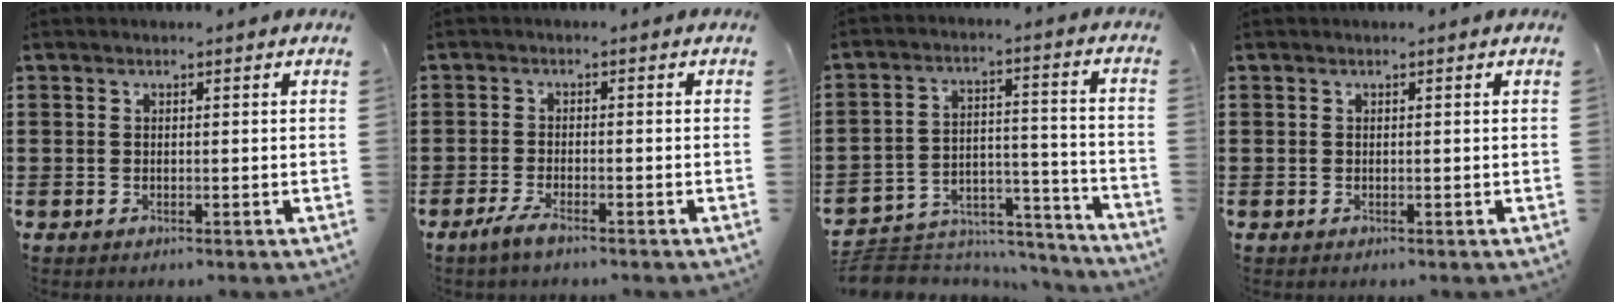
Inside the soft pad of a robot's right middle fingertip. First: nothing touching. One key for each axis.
{"total": 2.5, "fx": -1.7, "fy": 0.3, "fz": 1.7, "tx": -0.044, "ty": -0.003, "tz": -0.037}
{"total": 6.1, "fx": -5.6, "fy": 2.2, "fz": 0.7, "tx": -0.008, "ty": 0.018, "tz": -0.112}
{"total": 0.0}